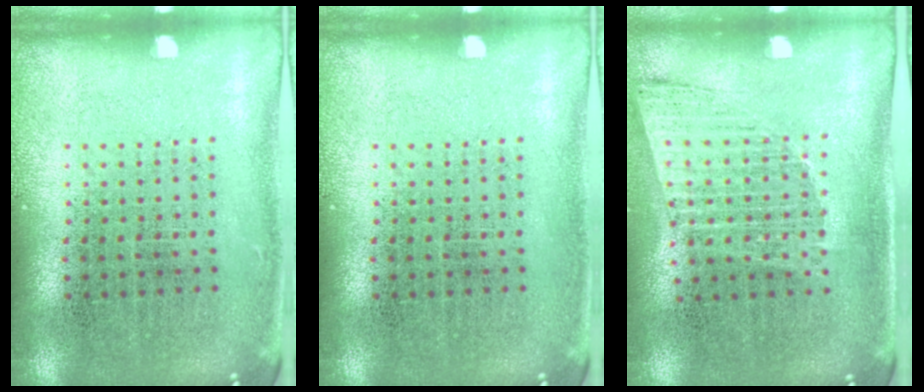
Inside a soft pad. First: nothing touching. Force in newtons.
{"total": 0.0}
{"total": 1.0, "press": 1.0, "slide": 0.4}